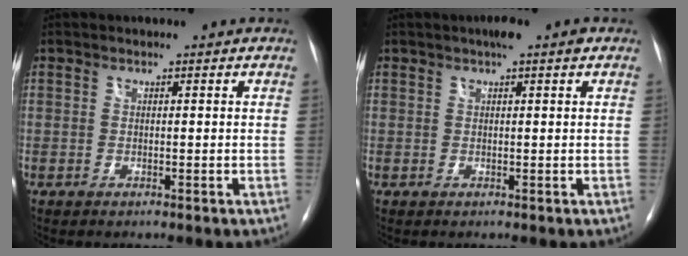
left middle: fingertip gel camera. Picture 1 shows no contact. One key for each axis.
{"total": 2.5, "fx": 1.5, "fy": 0.2, "fz": 1.9, "tx": -0.031, "ty": 0.013, "tz": 0.023}